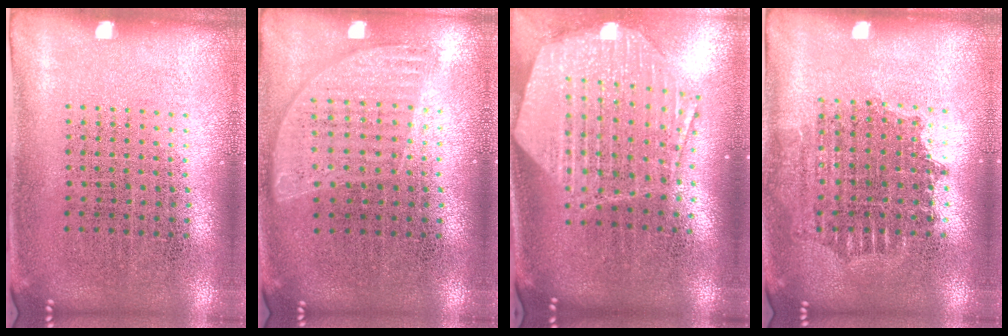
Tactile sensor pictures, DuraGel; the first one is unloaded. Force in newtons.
{"total": 0.8, "press": 0.8, "slide": 0.2}
{"total": 2.7, "press": 2.2, "slide": 1.6}
{"total": 1.6, "press": 1.3, "slide": 0.8}